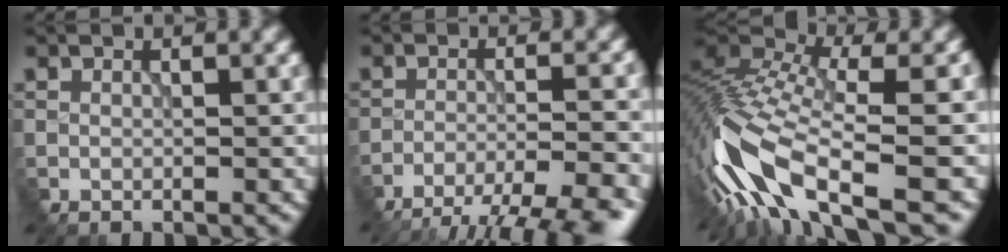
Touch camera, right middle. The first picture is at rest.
{"total": 9.7, "force": [-8.3, 1.6, 4.9], "torque": [-0.070, -0.014, -0.108]}
{"total": 11.5, "force": [-4.9, 3.6, 9.8], "torque": [-0.203, 0.008, -0.086]}